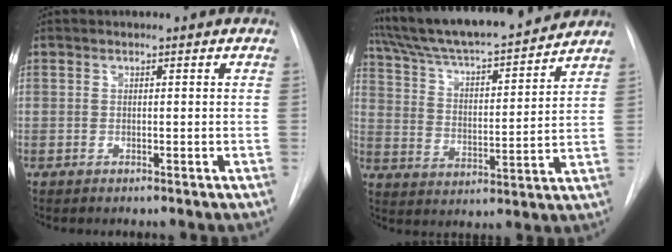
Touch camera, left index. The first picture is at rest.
{"total": 20.0, "force": [18.0, 1.9, 8.5], "torque": [-0.146, 0.006, 0.280]}